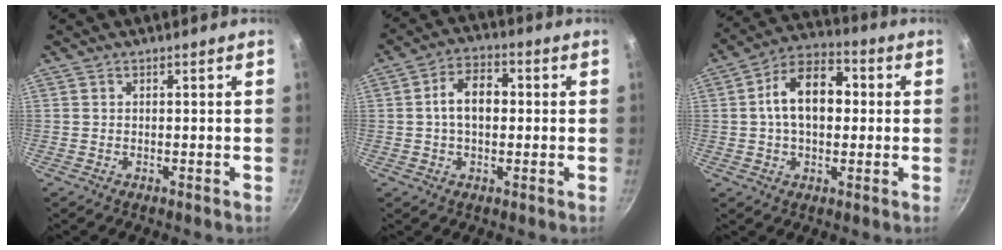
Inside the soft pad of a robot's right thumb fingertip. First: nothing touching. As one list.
[{"total": 7.9, "force": [0.4, 5.1, 6.0], "torque": [-0.081, 0.022, -0.003]}, {"total": 13.1, "force": [1.2, 8.5, 10.0], "torque": [-0.129, 0.030, 0.003]}]